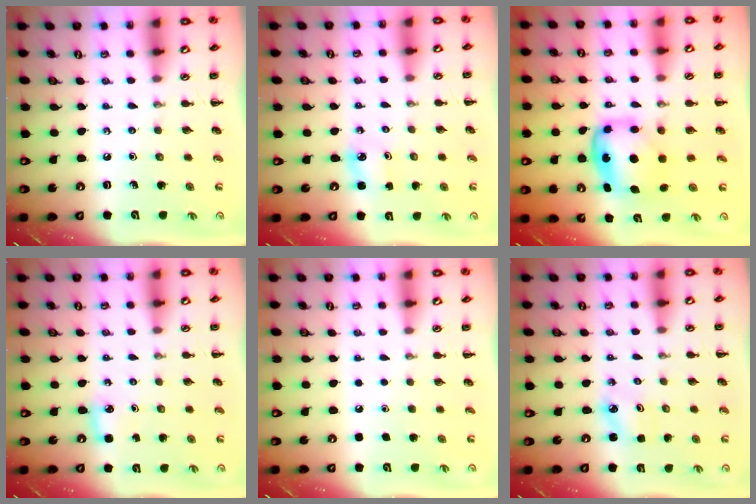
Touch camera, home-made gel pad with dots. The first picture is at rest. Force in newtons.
{"total": 2.2, "press": 2.1, "slide": 0.4}
{"total": 6.0, "press": 6.0, "slide": 0.8}
{"total": 4.9, "press": 4.5, "slide": 1.7}
{"total": 1.7, "press": 1.7, "slide": 0.1}
{"total": 2.5, "press": 2.5, "slide": 0.5}